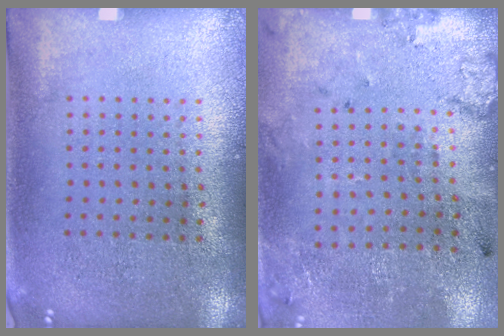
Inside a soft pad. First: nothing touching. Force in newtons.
{"total": 2.3, "press": 1.4, "slide": 1.9}